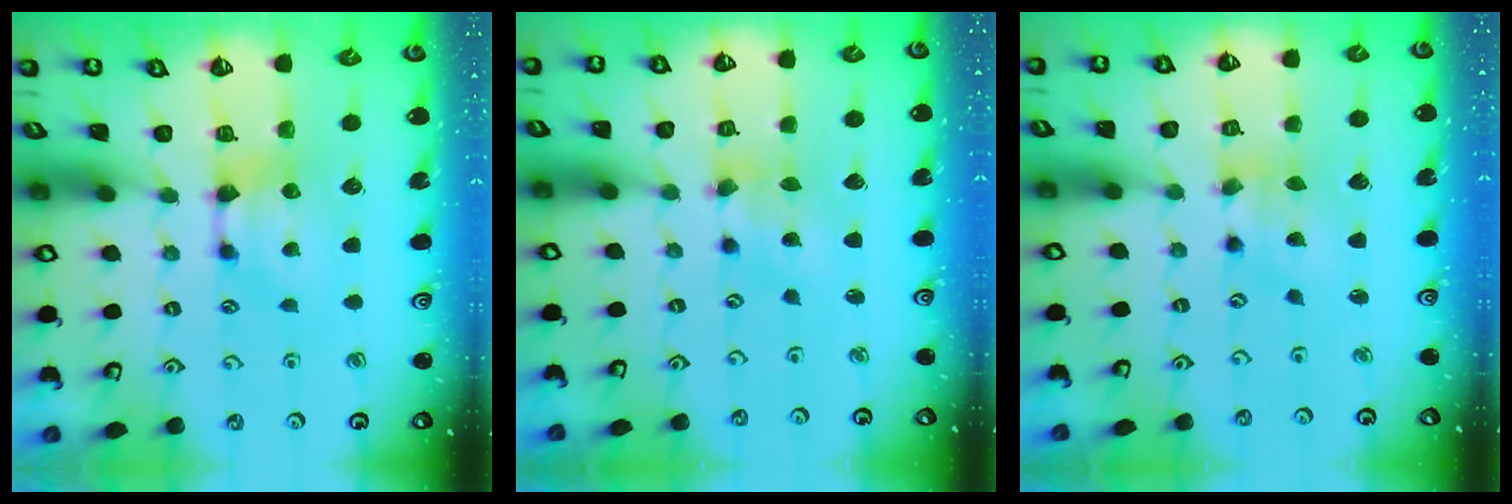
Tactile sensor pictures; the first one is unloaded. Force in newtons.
{"total": 1.9, "press": 1.4, "slide": 1.3}
{"total": 2.1, "press": 1.6, "slide": 1.3}